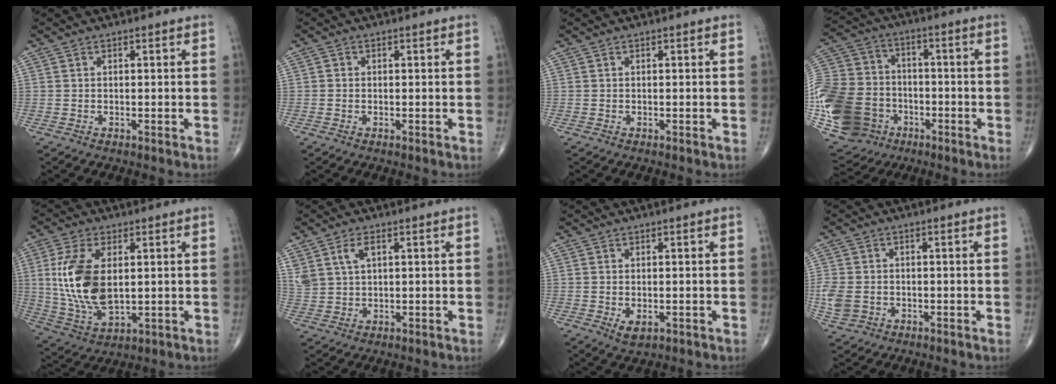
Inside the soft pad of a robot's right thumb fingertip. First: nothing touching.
{"total": 0.7, "force": [-0.1, 0.7, 0.2], "torque": [-0.001, 0.002, -0.004]}
{"total": 0.0}
{"total": 24.9, "force": [-7.2, 20.0, 12.9], "torque": [-0.305, 0.038, -0.123]}
{"total": 14.4, "force": [1.8, 7.6, 12.1], "torque": [-0.251, -0.012, 0.046]}
{"total": 5.6, "force": [2.5, 3.2, 3.9], "torque": [-0.084, -0.003, 0.055]}
{"total": 2.7, "force": [-0.6, 1.6, 2.1], "torque": [-0.032, -0.004, -0.002]}
{"total": 6.1, "force": [-1.4, 4.9, 3.4], "torque": [-0.083, 0.003, -0.021]}